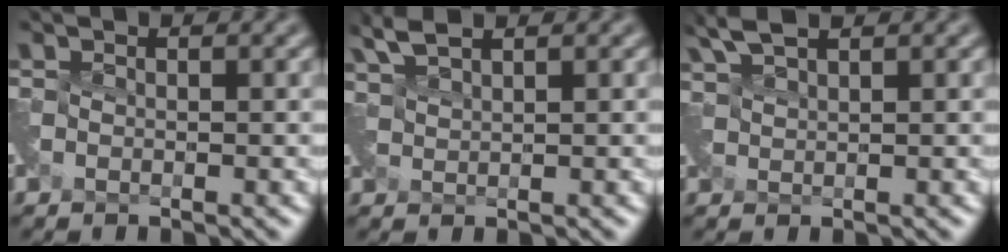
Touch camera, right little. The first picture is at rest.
{"total": 3.1, "force": [2.8, 0.2, 1.3], "torque": [-0.035, 0.015, 0.060]}
{"total": 3.3, "force": [3.0, 0.3, 1.4], "torque": [-0.037, 0.016, 0.061]}